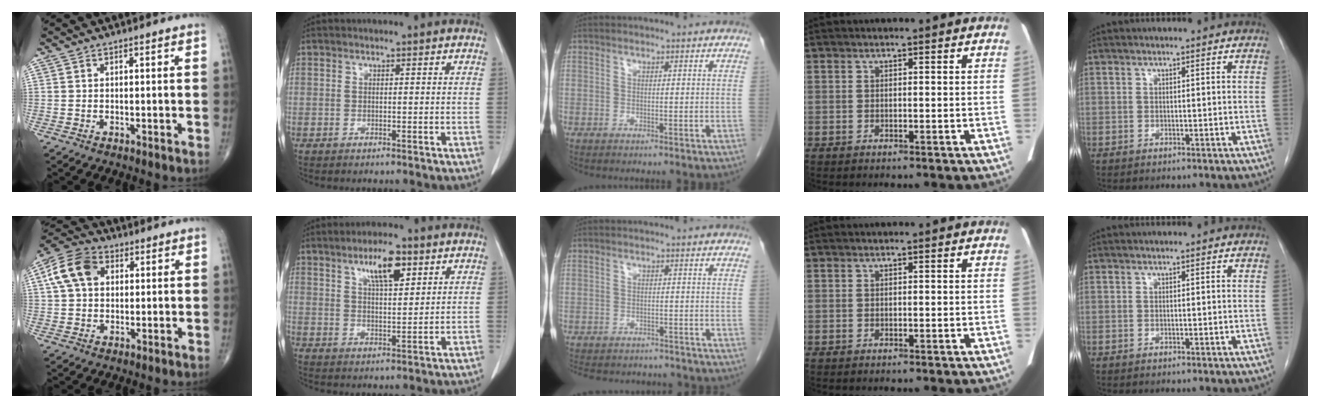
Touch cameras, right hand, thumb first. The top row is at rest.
{"thumb": {"total": 9.9, "force": [2.7, 7.0, 6.4], "torque": [-0.116, 0.016, 0.040]}, "index": {"total": 7.2, "force": [3.9, 1.8, 5.7], "torque": [-0.102, 0.003, 0.067]}, "middle": {"total": 11.0, "force": [-9.8, 4.1, 3.0], "torque": [-0.064, 0.006, -0.120]}}